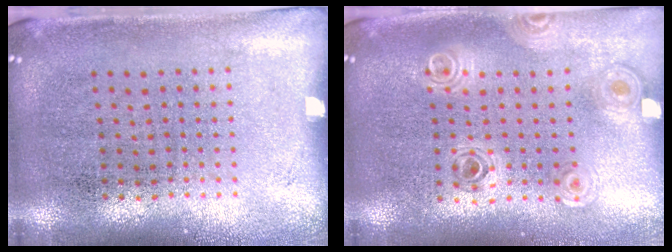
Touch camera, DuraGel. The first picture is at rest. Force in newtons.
{"total": 1.0, "press": 0.9, "slide": 0.2}